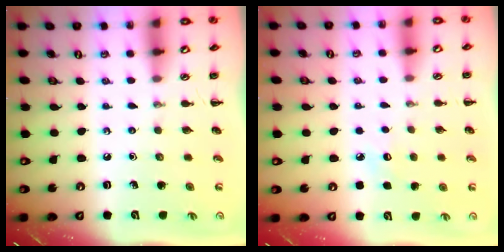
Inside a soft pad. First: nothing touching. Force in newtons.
{"total": 5.6, "press": 5.4, "slide": 1.4}